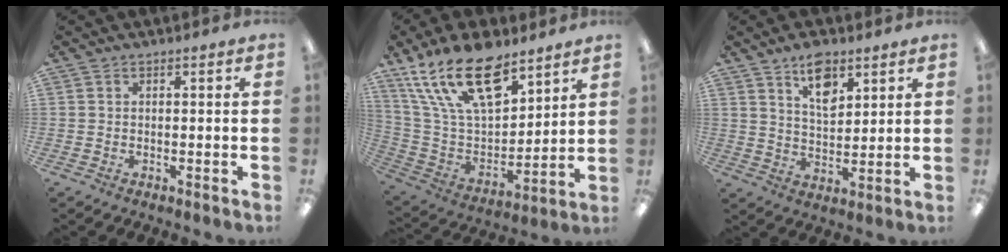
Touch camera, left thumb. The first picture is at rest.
{"total": 22.1, "force": [13.9, 10.1, 13.8], "torque": [-0.269, -0.072, 0.246]}
{"total": 9.0, "force": [5.8, 4.7, 5.1], "torque": [-0.068, -0.025, 0.098]}